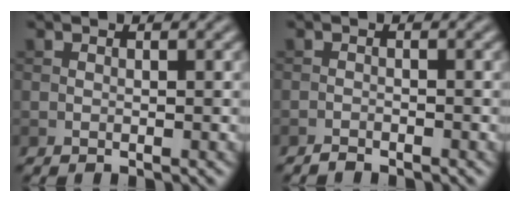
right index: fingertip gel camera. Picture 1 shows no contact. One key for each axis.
{"total": 0.9, "fx": -0.9, "fy": 0.1, "fz": 0.1, "tx": 0.000, "ty": 0.002, "tz": -0.019}